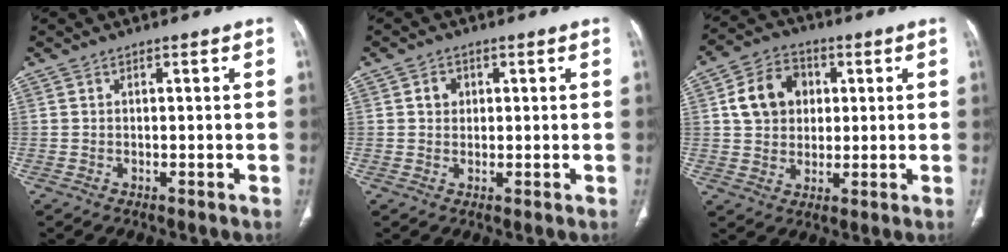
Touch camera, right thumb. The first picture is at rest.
{"total": 2.4, "force": [0.7, 2.1, 1.0], "torque": [-0.006, 0.000, 0.010]}
{"total": 10.5, "force": [2.3, 8.5, 5.8], "torque": [-0.077, 0.005, 0.036]}